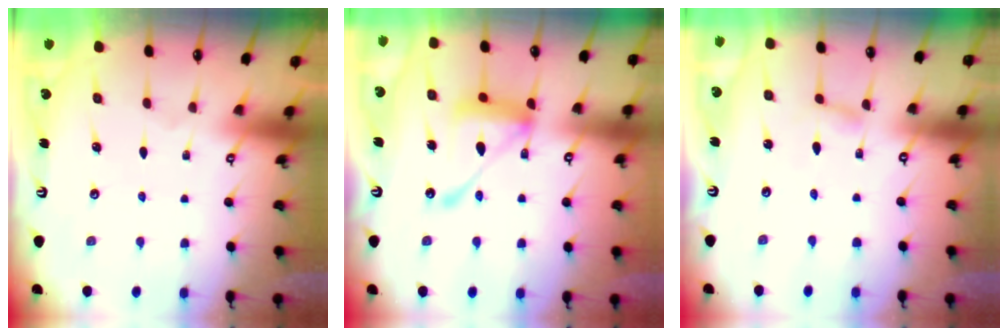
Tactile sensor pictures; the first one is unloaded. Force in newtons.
{"total": 14.4, "press": 14.4, "slide": 1.4}
{"total": 2.3, "press": 2.3, "slide": 0.3}